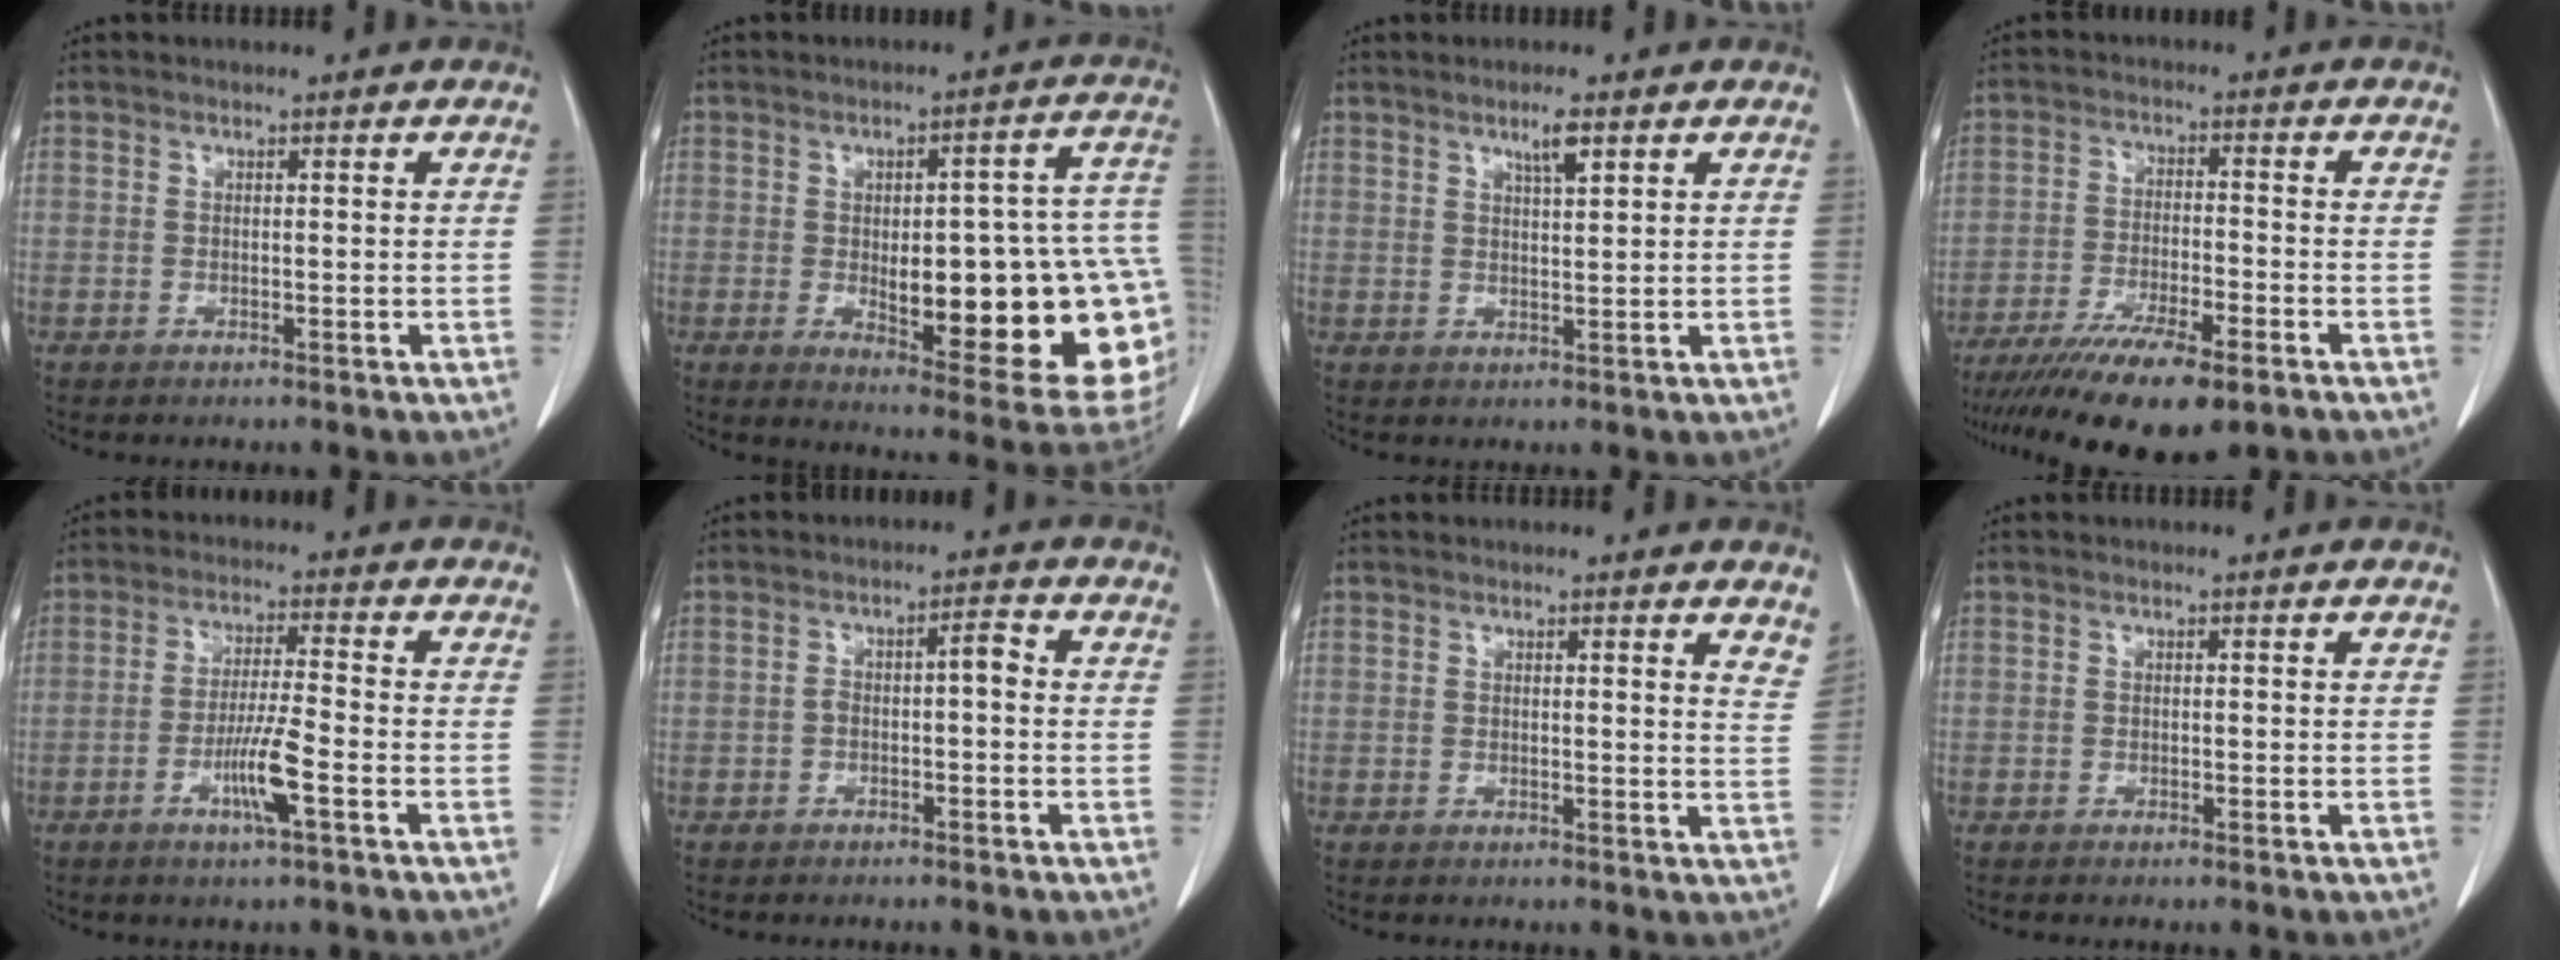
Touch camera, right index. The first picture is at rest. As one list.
[{"total": 25.3, "force": [-3.3, 6.1, 24.4], "torque": [-0.227, 0.013, -0.022]}, {"total": 2.9, "force": [1.8, 0.2, 2.3], "torque": [-0.044, -0.001, 0.032]}, {"total": 13.7, "force": [-9.9, 2.7, 9.1], "torque": [-0.158, -0.031, -0.162]}, {"total": 6.6, "force": [-2.7, -0.2, 6.1], "torque": [-0.117, -0.008, -0.052]}, {"total": 3.0, "force": [-0.5, 0.8, 2.8], "torque": [-0.048, 0.018, -0.007]}, {"total": 4.0, "force": [3.6, 0.4, 1.7], "torque": [-0.020, -0.017, 0.021]}, {"total": 0.0}]